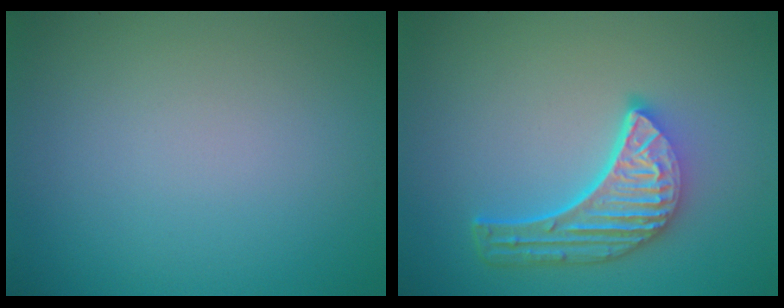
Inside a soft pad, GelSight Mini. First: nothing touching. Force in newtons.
{"total": 5.7, "press": 4.3, "slide": 3.8}